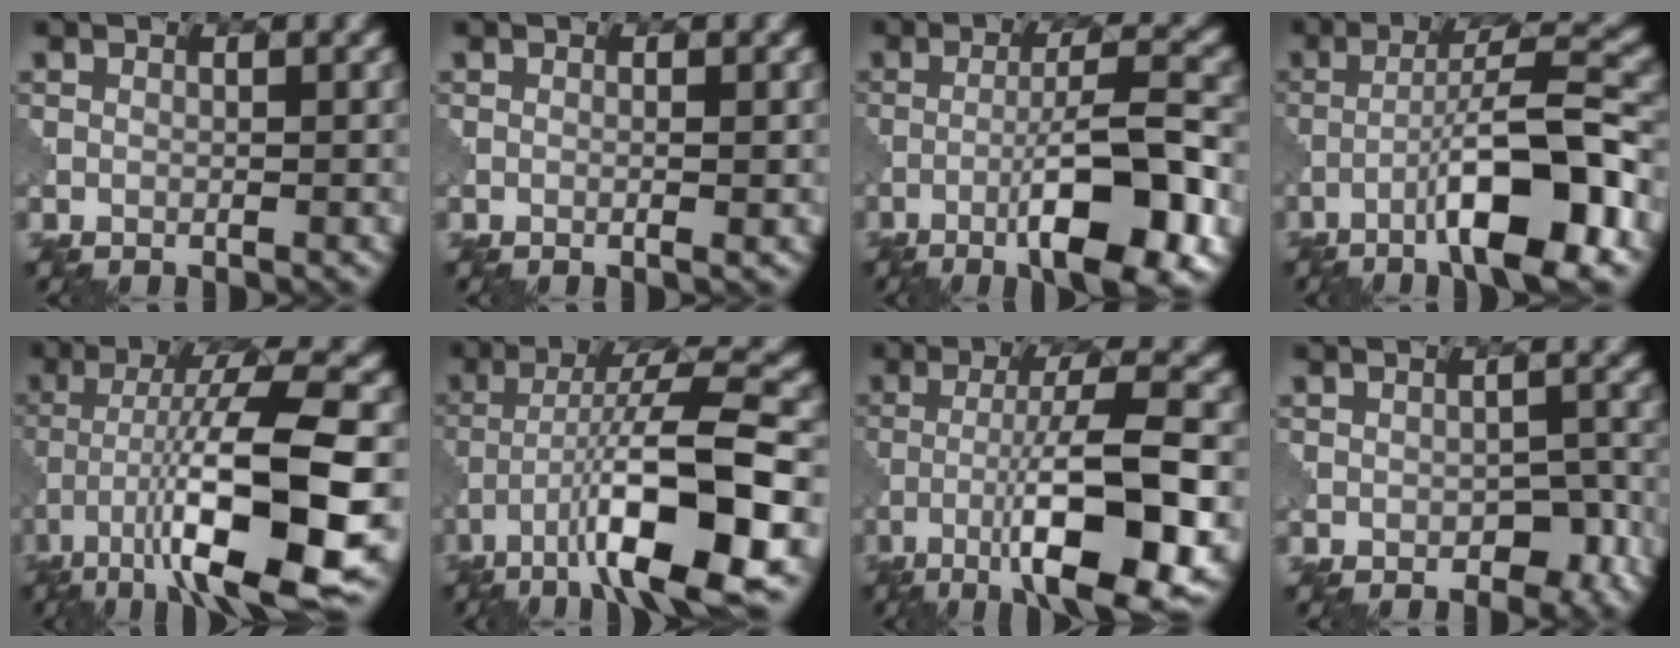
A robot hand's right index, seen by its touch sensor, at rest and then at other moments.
{"total": 0.9, "force": [-0.1, 0.1, 0.9], "torque": [-0.015, -0.001, -0.003]}
{"total": 9.4, "force": [-3.9, 1.7, 8.4], "torque": [-0.131, 0.013, -0.068]}
{"total": 9.6, "force": [-4.4, 1.4, 8.5], "torque": [-0.128, 0.024, -0.076]}
{"total": 14.1, "force": [-5.0, 3.6, 12.7], "torque": [-0.215, 0.004, -0.079]}
{"total": 12.3, "force": [-5.5, 2.7, 10.7], "torque": [-0.181, 0.012, -0.092]}
{"total": 11.2, "force": [-4.3, 2.5, 10.1], "torque": [-0.163, 0.006, -0.075]}
{"total": 2.9, "force": [-1.1, 1.8, 2.0], "torque": [-0.028, -0.005, -0.012]}